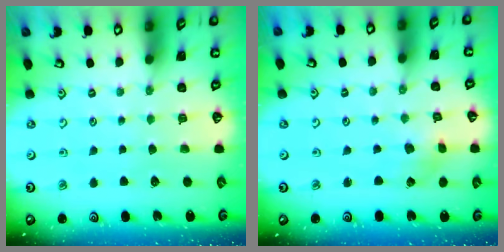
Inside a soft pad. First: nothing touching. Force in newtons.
{"total": 2.5, "press": 2.4, "slide": 0.5}